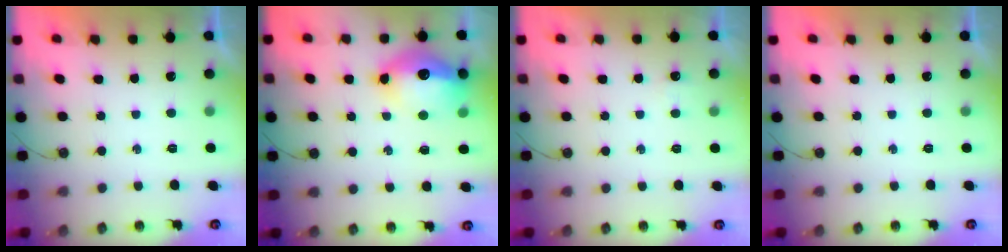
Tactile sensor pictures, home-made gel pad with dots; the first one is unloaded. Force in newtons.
{"total": 15.2, "press": 15.1, "slide": 1.3}
{"total": 3.2, "press": 3.1, "slide": 0.6}
{"total": 0.0}